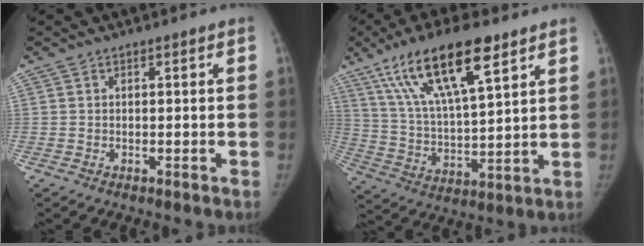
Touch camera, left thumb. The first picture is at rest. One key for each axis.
{"total": 18.6, "fx": 10.6, "fy": 5.3, "fz": 14.4, "tx": -0.250, "ty": -0.025, "tz": 0.200}